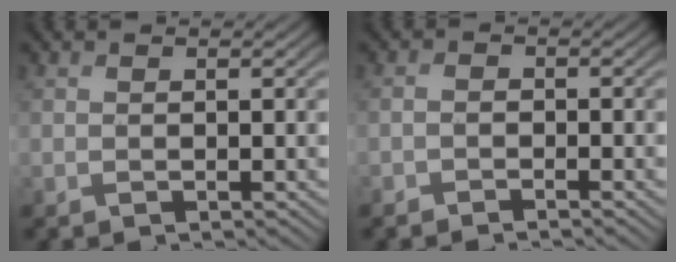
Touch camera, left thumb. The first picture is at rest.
{"total": 1.1, "force": [-1.0, 0.4, 0.3], "torque": [-0.005, 0.001, -0.024]}